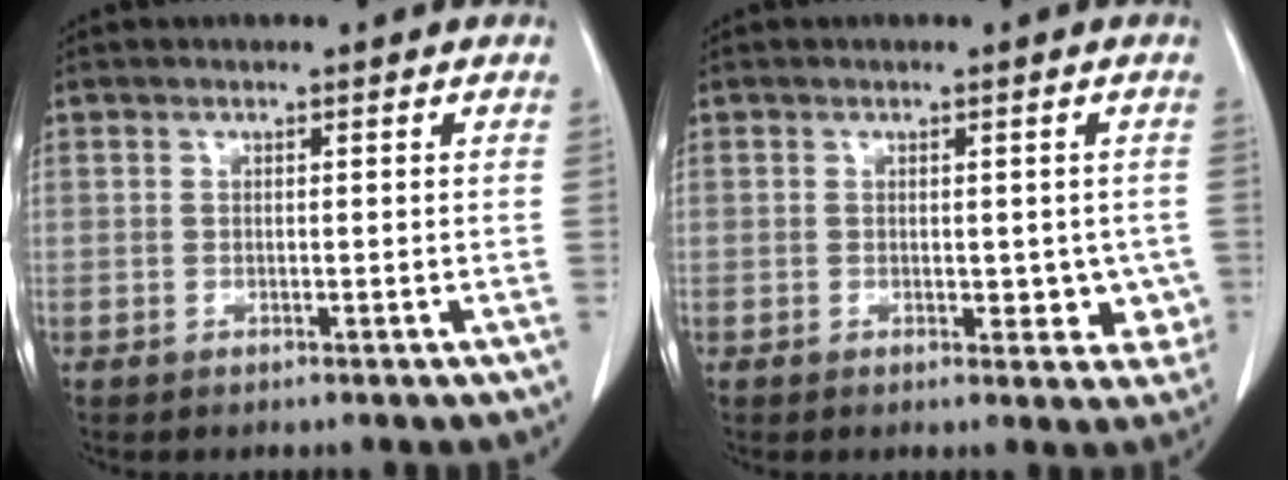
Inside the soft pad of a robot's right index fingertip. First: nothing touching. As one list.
[{"total": 4.1, "force": [-0.6, 2.5, 3.3], "torque": [-0.018, -0.002, -0.005]}]